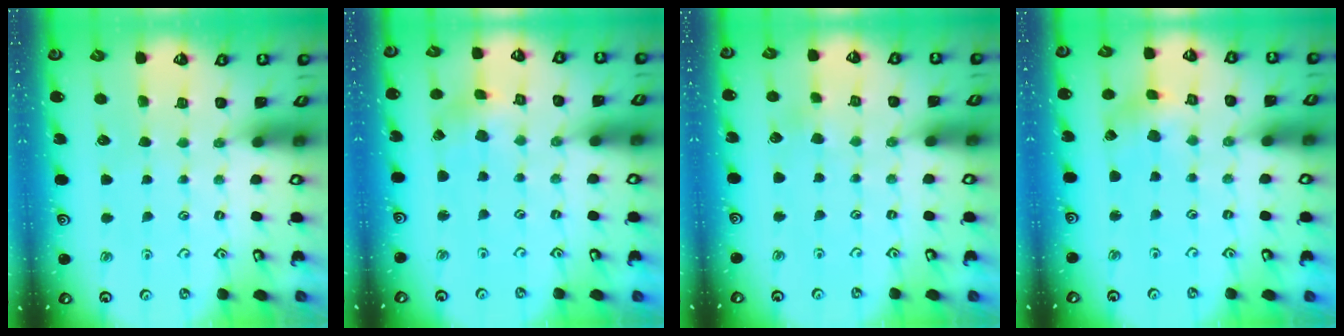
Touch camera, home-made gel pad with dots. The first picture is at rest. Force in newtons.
{"total": 1.4, "press": 1.4, "slide": 0.4}
{"total": 1.7, "press": 1.7, "slide": 0.1}
{"total": 1.6, "press": 1.5, "slide": 0.4}